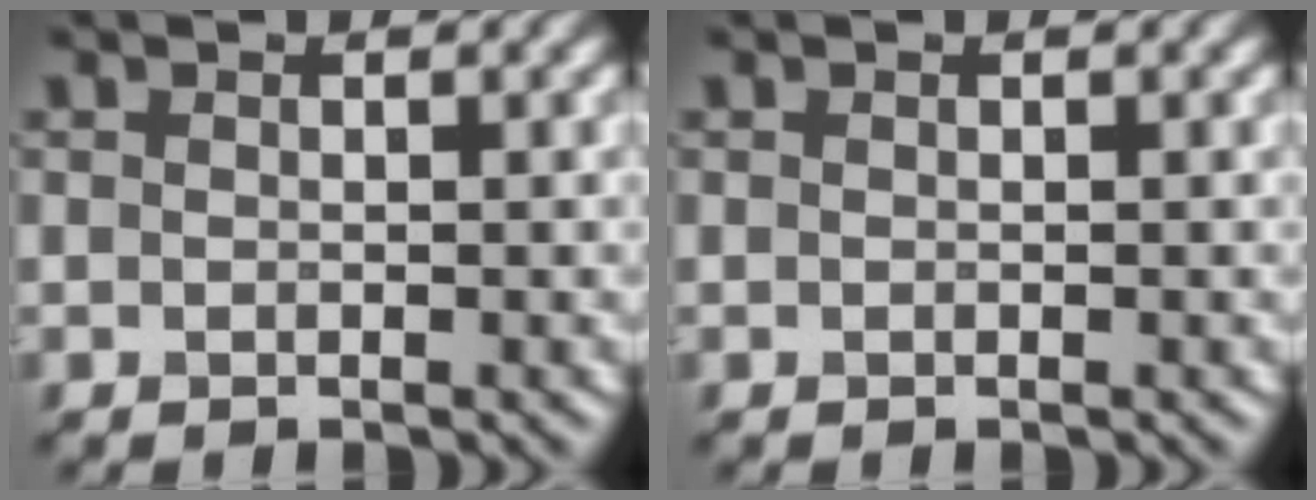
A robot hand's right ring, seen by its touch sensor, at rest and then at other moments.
{"total": 0.0}